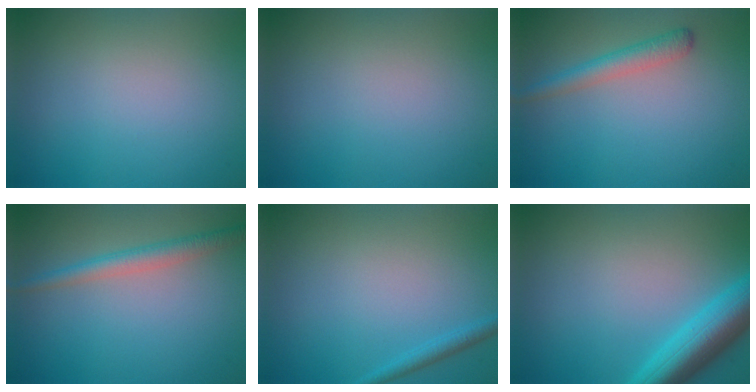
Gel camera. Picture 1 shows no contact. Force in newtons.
{"total": 0.0}
{"total": 2.6, "press": 2.6, "slide": 0.0}
{"total": 2.6, "press": 2.6, "slide": 0.0}
{"total": 1.3, "press": 1.3, "slide": 0.1}
{"total": 6.6, "press": 6.6, "slide": 0.3}